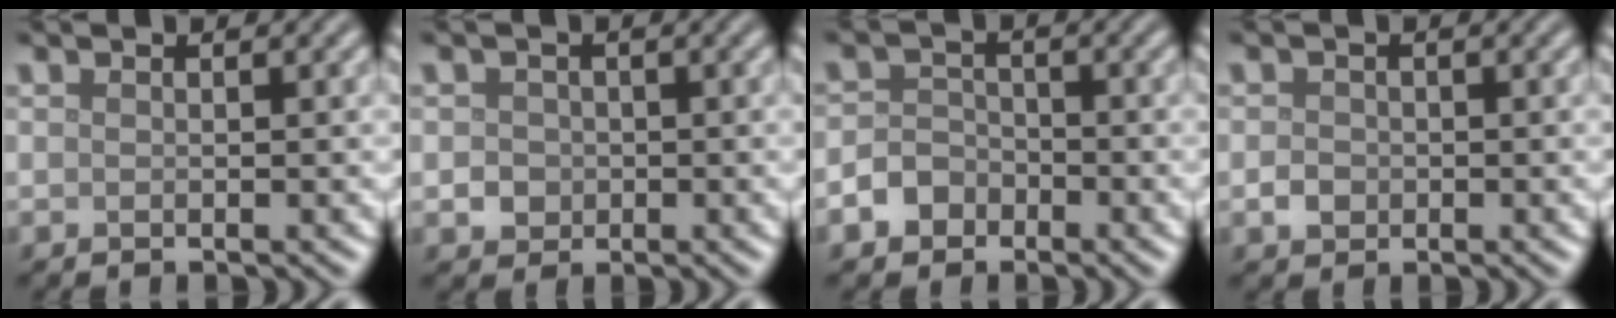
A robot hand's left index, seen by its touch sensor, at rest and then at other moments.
{"total": 1.8, "force": [-0.3, 1.7, 0.5], "torque": [0.008, -0.002, -0.007]}
{"total": 2.9, "force": [-1.7, 2.2, 0.8], "torque": [0.001, 0.004, -0.038]}
{"total": 1.5, "force": [-0.5, 1.3, 0.6], "torque": [-0.007, -0.001, -0.013]}